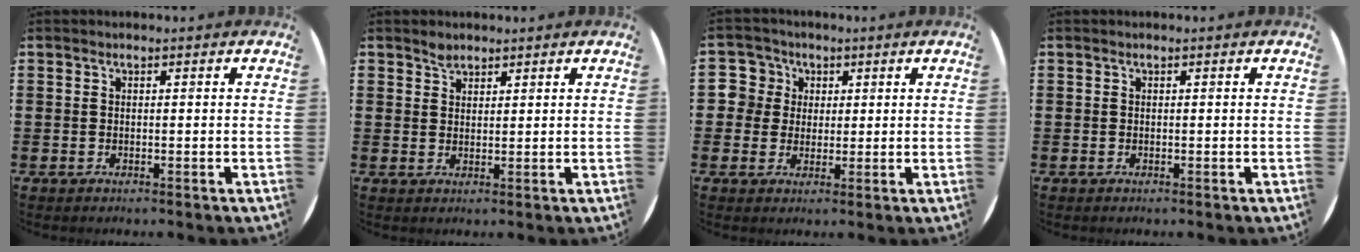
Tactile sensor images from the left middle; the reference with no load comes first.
{"total": 1.7, "force": [1.5, 0.8, 0.1], "torque": [0.003, -0.003, 0.027]}
{"total": 4.4, "force": [1.7, 4.1, 0.0], "torque": [-0.007, 0.011, 0.027]}
{"total": 0.0}